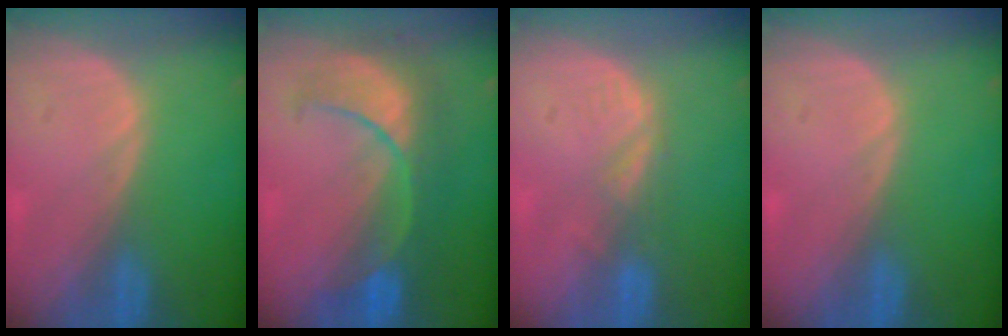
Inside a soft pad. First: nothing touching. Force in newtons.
{"total": 8.4, "press": 8.4, "slide": 0.2}
{"total": 2.8, "press": 2.2, "slide": 1.7}
{"total": 0.0}